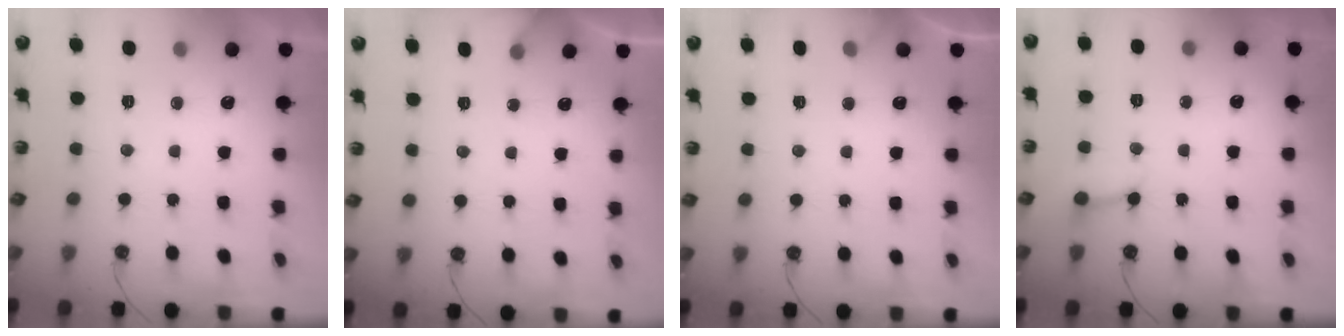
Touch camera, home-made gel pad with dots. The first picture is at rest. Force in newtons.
{"total": 3.5, "press": 3.5, "slide": 0.4}
{"total": 5.2, "press": 5.2, "slide": 0.3}
{"total": 2.7, "press": 2.7, "slide": 0.1}